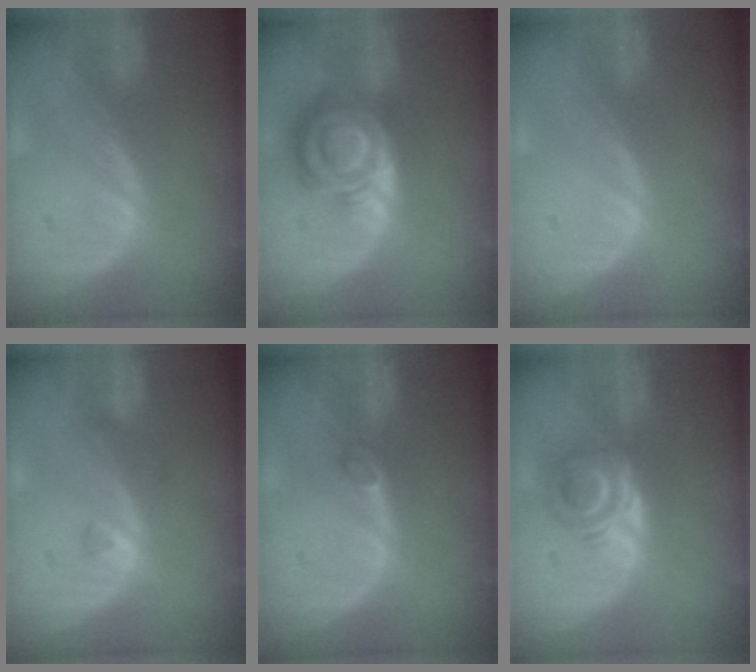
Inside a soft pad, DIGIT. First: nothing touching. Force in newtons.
{"total": 9.1, "press": 9.1, "slide": 0.6}
{"total": 0.0}
{"total": 1.2, "press": 1.2, "slide": 0.1}
{"total": 1.4, "press": 1.3, "slide": 0.3}
{"total": 6.0, "press": 5.0, "slide": 3.3}